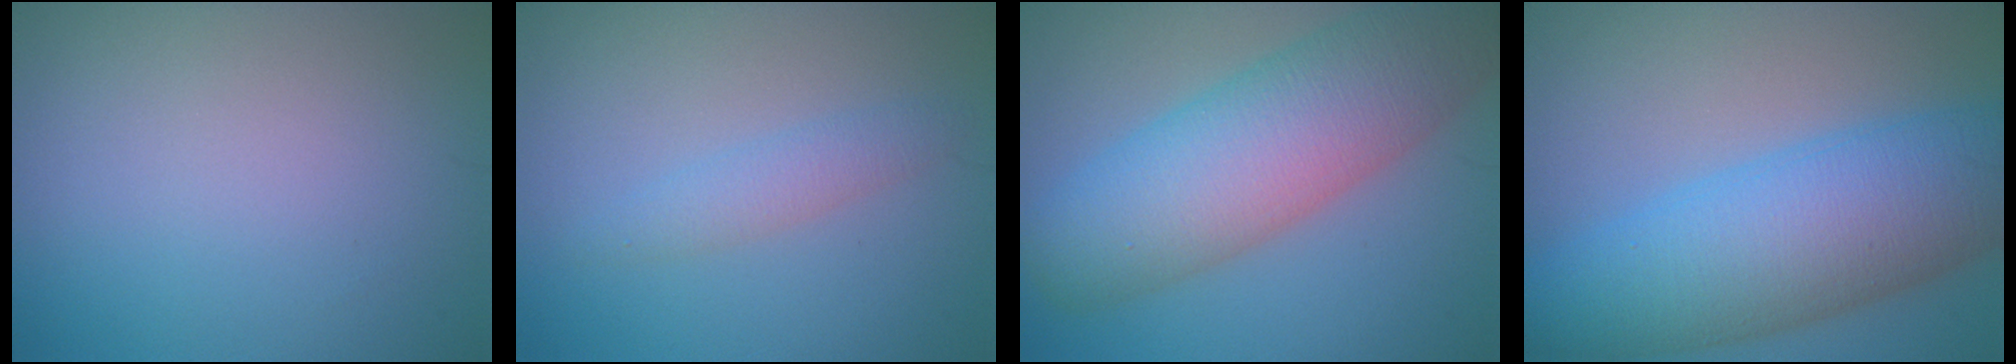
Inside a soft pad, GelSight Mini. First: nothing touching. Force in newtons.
{"total": 1.8, "press": 1.8, "slide": 0.1}
{"total": 9.8, "press": 9.8, "slide": 0.4}
{"total": 10.8, "press": 10.8, "slide": 0.1}